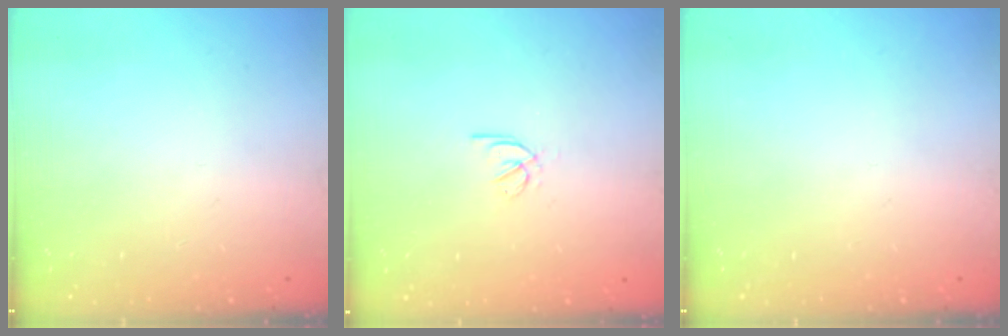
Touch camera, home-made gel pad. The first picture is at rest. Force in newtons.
{"total": 2.3, "press": 2.2, "slide": 0.5}
{"total": 0.0}